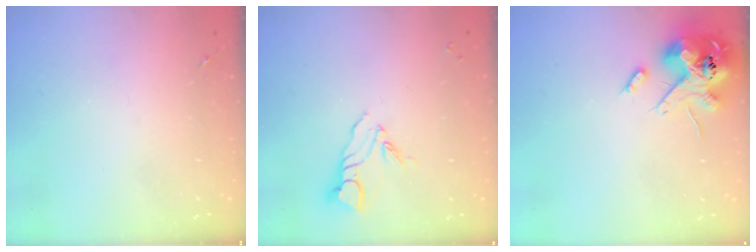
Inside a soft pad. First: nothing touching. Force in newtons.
{"total": 6.9, "press": 6.9, "slide": 0.7}
{"total": 14.9, "press": 14.7, "slide": 2.6}